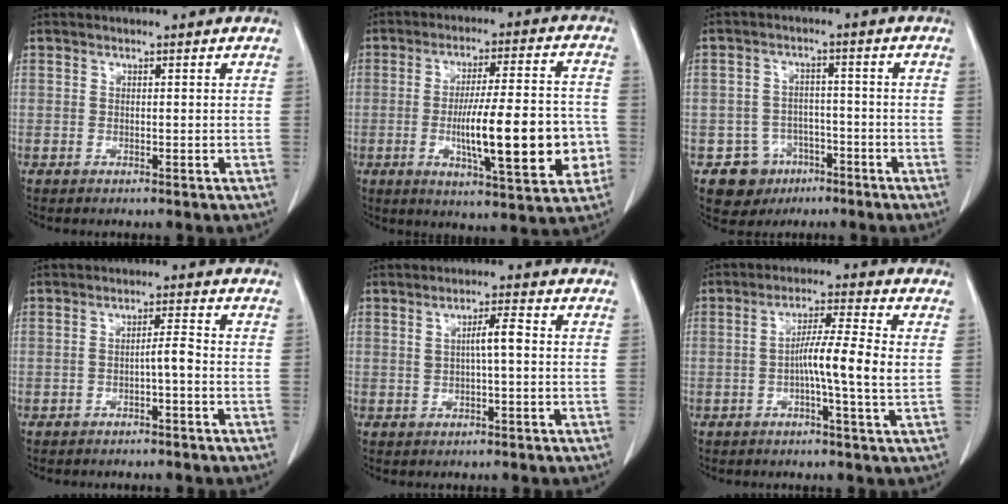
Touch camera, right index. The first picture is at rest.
{"total": 16.4, "force": [-3.3, 2.8, 15.8], "torque": [-0.248, 0.003, -0.043]}
{"total": 6.5, "force": [-3.2, 5.6, 0.5], "torque": [-0.004, 0.014, -0.042]}
{"total": 2.4, "force": [-0.9, 0.1, 2.2], "torque": [-0.032, 0.005, -0.014]}
{"total": 3.4, "force": [0.4, 0.4, 3.4], "torque": [-0.057, 0.006, 0.011]}
{"total": 7.8, "force": [-0.5, -0.5, 7.8], "torque": [-0.134, 0.005, -0.014]}